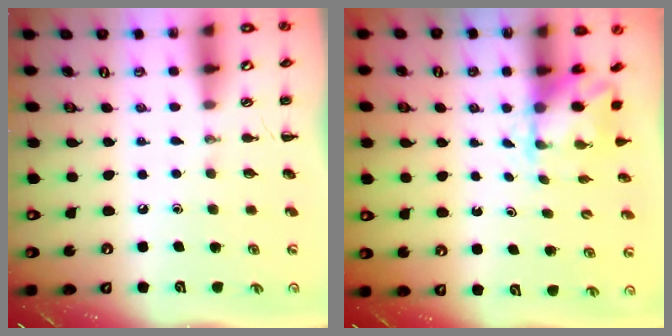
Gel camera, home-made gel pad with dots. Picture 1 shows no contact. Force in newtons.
{"total": 2.1, "press": 2.0, "slide": 0.7}